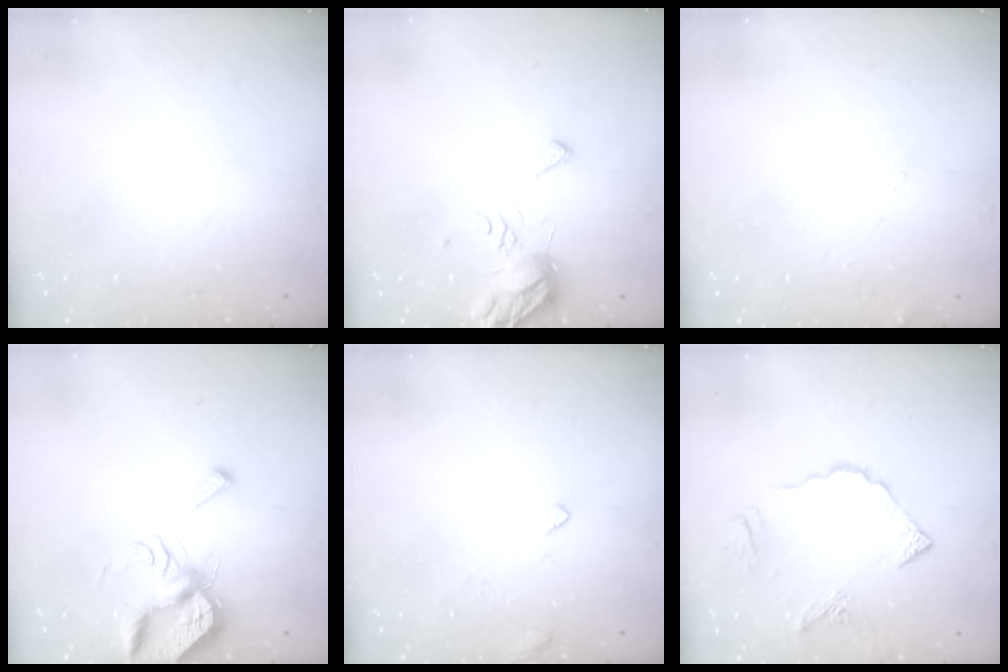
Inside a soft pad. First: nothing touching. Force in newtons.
{"total": 8.3, "press": 8.3, "slide": 0.4}
{"total": 2.2, "press": 2.2, "slide": 0.2}
{"total": 7.6, "press": 7.5, "slide": 0.7}
{"total": 6.8, "press": 6.8, "slide": 0.5}
{"total": 9.5, "press": 9.4, "slide": 1.0}